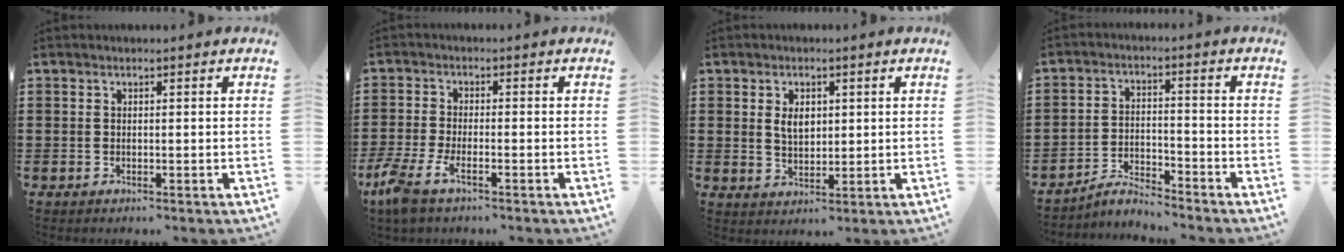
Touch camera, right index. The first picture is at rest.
{"total": 4.3, "force": [-2.8, 0.7, 3.1], "torque": [-0.087, -0.019, -0.062]}
{"total": 3.5, "force": [0.9, 2.2, 2.6], "torque": [-0.050, 0.006, 0.013]}
{"total": 3.9, "force": [-3.8, 0.4, 0.7], "torque": [-0.016, 0.006, -0.079]}